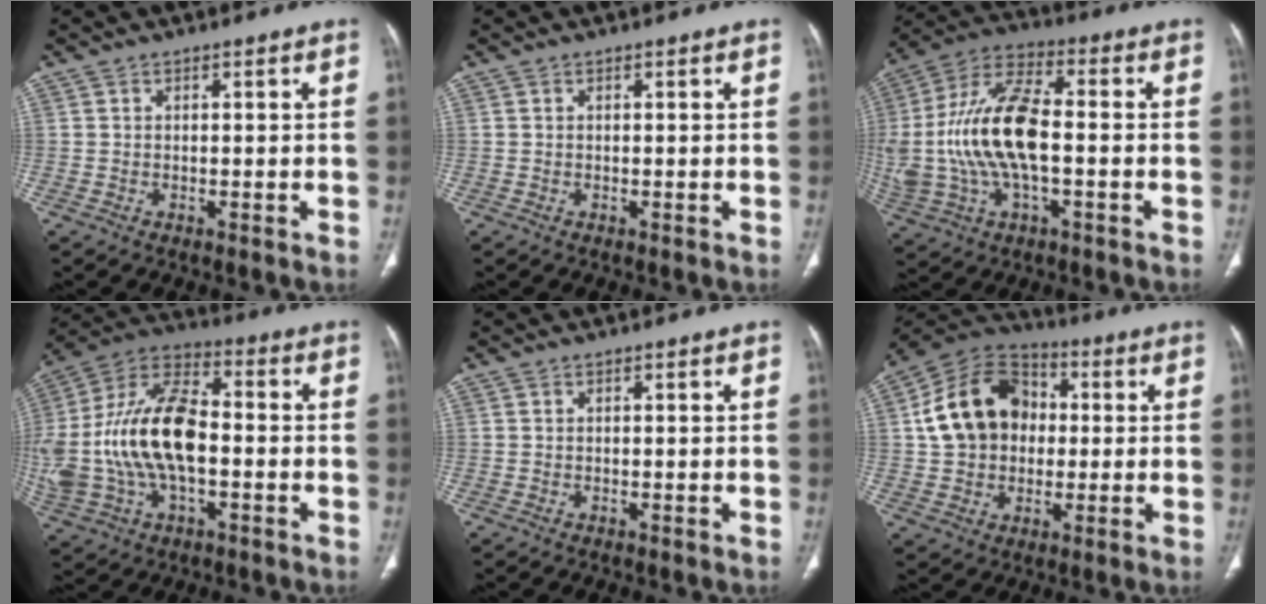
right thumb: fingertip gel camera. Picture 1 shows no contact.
{"total": 0.0}
{"total": 19.5, "force": [-1.2, 9.4, 17.0], "torque": [-0.370, 0.028, -0.020]}
{"total": 23.4, "force": [-1.9, 13.0, 19.3], "torque": [-0.414, 0.028, -0.030]}
{"total": 0.0}
{"total": 16.6, "force": [1.5, 13.1, 10.1], "torque": [-0.151, 0.025, 0.018]}